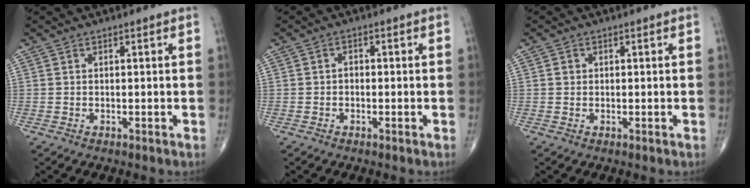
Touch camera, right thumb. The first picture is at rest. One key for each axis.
{"total": 1.3, "fx": -0.3, "fy": 1.0, "fz": 0.8, "tx": -0.007, "ty": 0.006, "tz": -0.008}
{"total": 0.9, "fx": 0.1, "fy": 0.8, "fz": 0.3, "tx": -0.001, "ty": 0.002, "tz": 0.002}